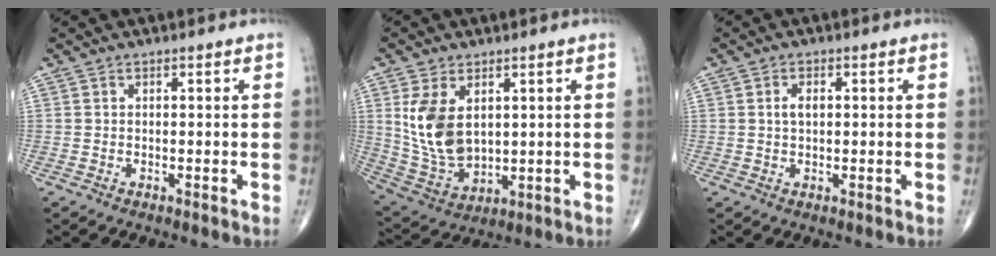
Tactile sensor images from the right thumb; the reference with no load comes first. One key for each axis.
{"total": 12.1, "fx": 2.9, "fy": 7.6, "fz": 9.0, "tx": -0.164, "ty": -0.017, "tz": 0.075}
{"total": 2.5, "fx": 0.5, "fy": 1.4, "fz": 2.0, "tx": -0.037, "ty": 0.004, "tz": 0.009}